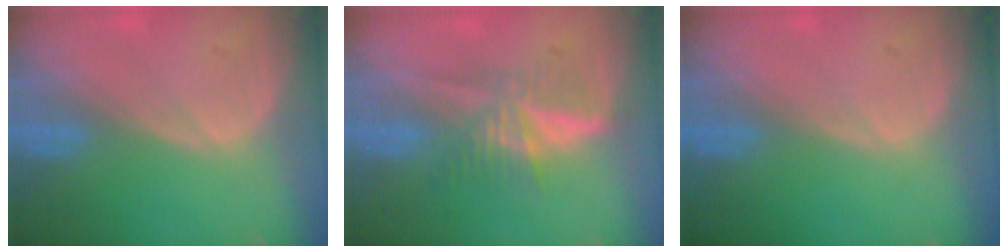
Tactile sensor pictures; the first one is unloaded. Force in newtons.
{"total": 5.3, "press": 5.2, "slide": 1.1}
{"total": 0.0}